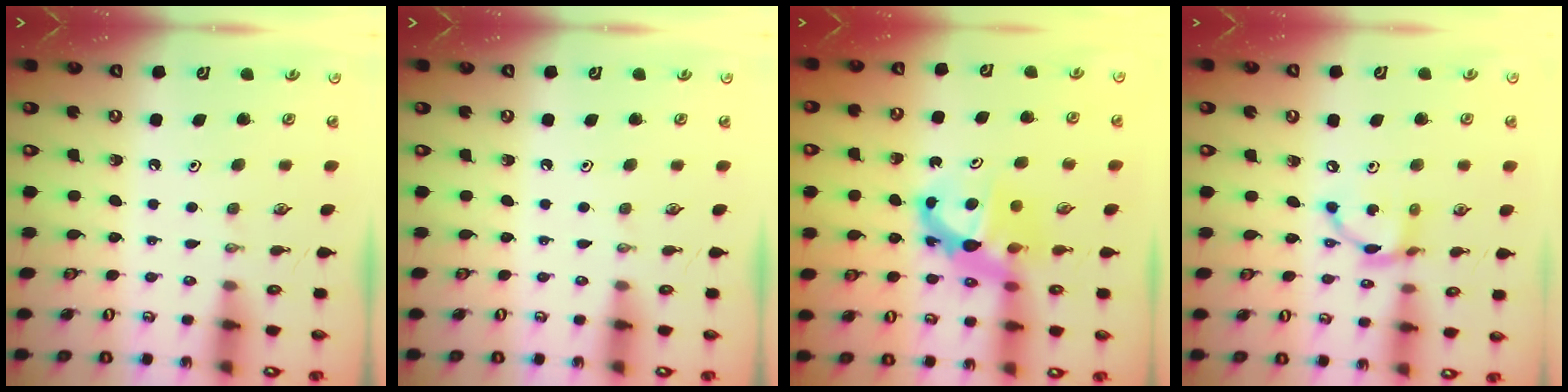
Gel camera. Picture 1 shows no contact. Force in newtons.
{"total": 0.0}
{"total": 7.9, "press": 7.8, "slide": 0.6}
{"total": 10.4, "press": 10.3, "slide": 0.6}